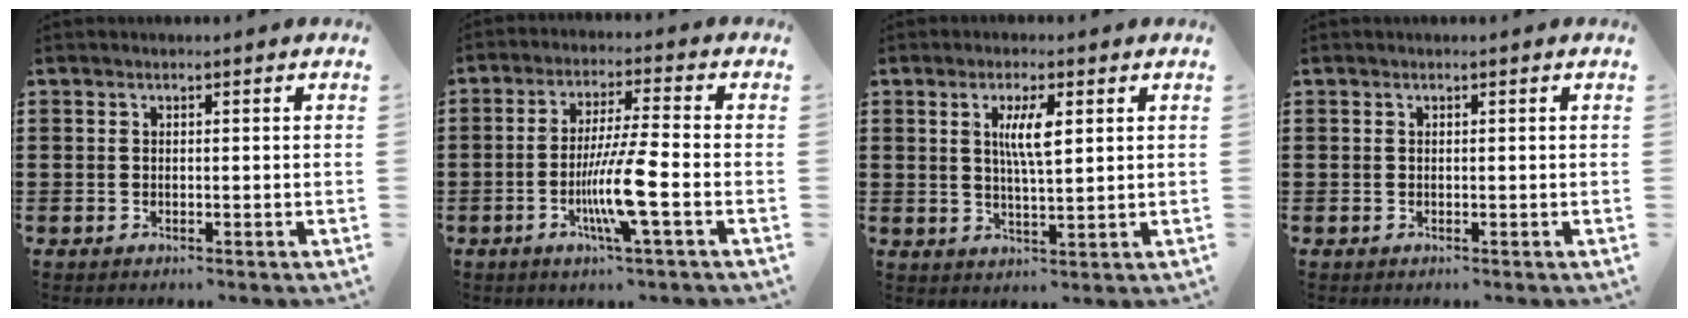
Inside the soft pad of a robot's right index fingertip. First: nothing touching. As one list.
[{"total": 9.0, "force": [-3.1, 0.0, 8.4], "torque": [-0.158, -0.015, -0.059]}, {"total": 5.0, "force": [1.5, 1.2, 4.7], "torque": [-0.096, 0.008, 0.022]}, {"total": 0.0}]